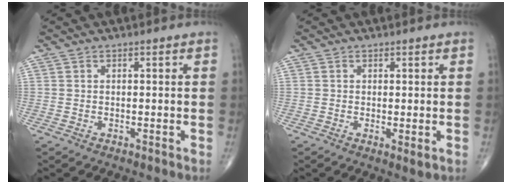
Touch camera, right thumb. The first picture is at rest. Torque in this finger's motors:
{"motor_torque": [-0.06, 0.03, 0.18, -0.06, 0.01]}